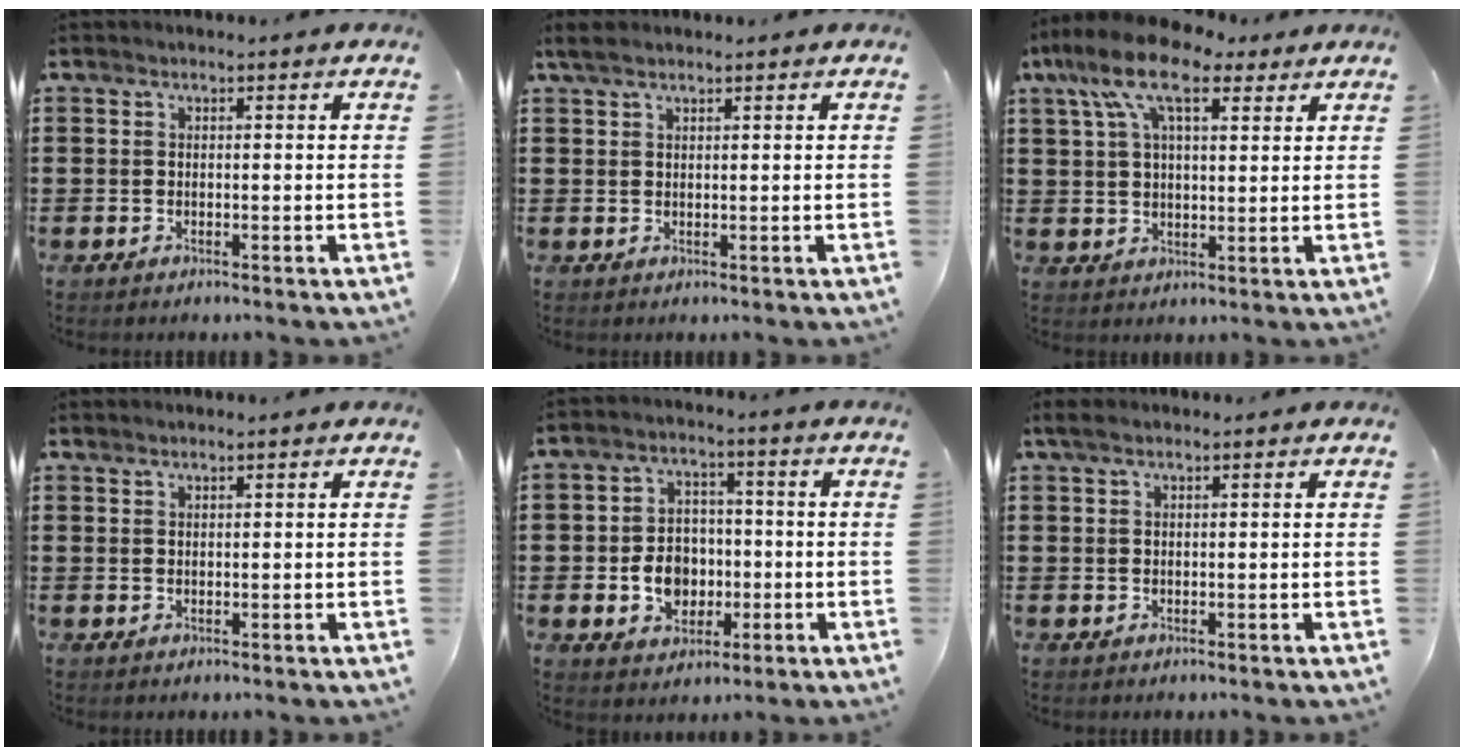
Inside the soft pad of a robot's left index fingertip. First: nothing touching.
{"total": 1.7, "force": [1.2, 0.5, 1.2], "torque": [-0.025, 0.004, 0.022]}
{"total": 11.1, "force": [6.7, 4.5, 7.6], "torque": [-0.167, 0.003, 0.122]}
{"total": 0.7, "force": [0.7, -0.1, 0.2], "torque": [-0.005, -0.002, 0.013]}
{"total": 6.6, "force": [-1.2, 5.4, 3.7], "torque": [-0.070, 0.005, -0.025]}
{"total": 1.4, "force": [0.7, 0.3, 1.2], "torque": [-0.023, 0.003, 0.012]}